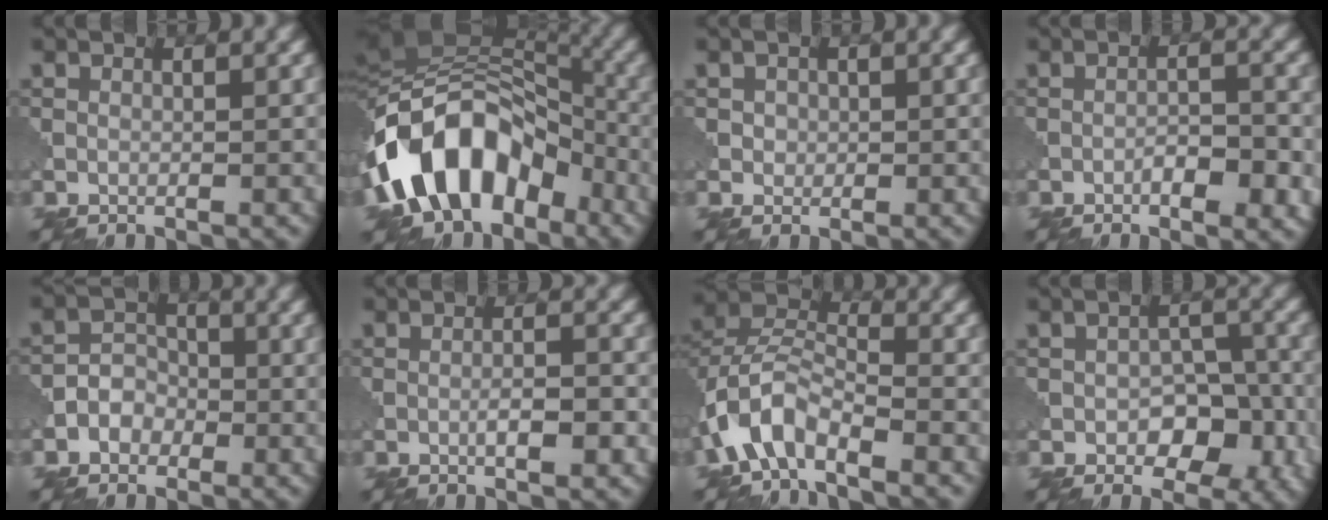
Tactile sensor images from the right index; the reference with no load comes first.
{"total": 15.0, "force": [-6.2, 9.6, 9.7], "torque": [-0.160, 0.019, -0.126]}
{"total": 1.0, "force": [0.1, 0.9, 0.3], "torque": [0.002, -0.001, 0.001]}
{"total": 3.4, "force": [-1.4, 1.2, 2.8], "torque": [-0.045, 0.003, -0.024]}
{"total": 2.5, "force": [-1.1, 2.0, 1.0], "torque": [-0.011, 0.009, -0.027]}
{"total": 2.8, "force": [-0.9, 0.6, 2.6], "torque": [-0.042, 0.005, -0.016]}
{"total": 5.6, "force": [-3.3, 2.6, 3.6], "torque": [-0.072, 0.009, -0.075]}
{"total": 5.8, "force": [-1.8, 3.7, 4.1], "torque": [-0.044, 0.000, -0.027]}